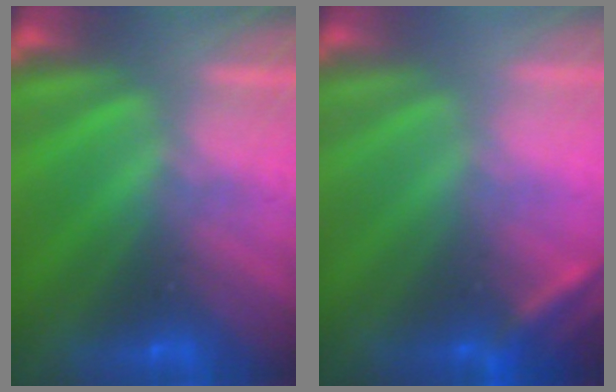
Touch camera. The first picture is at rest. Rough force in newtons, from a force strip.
{"total": 2.6}